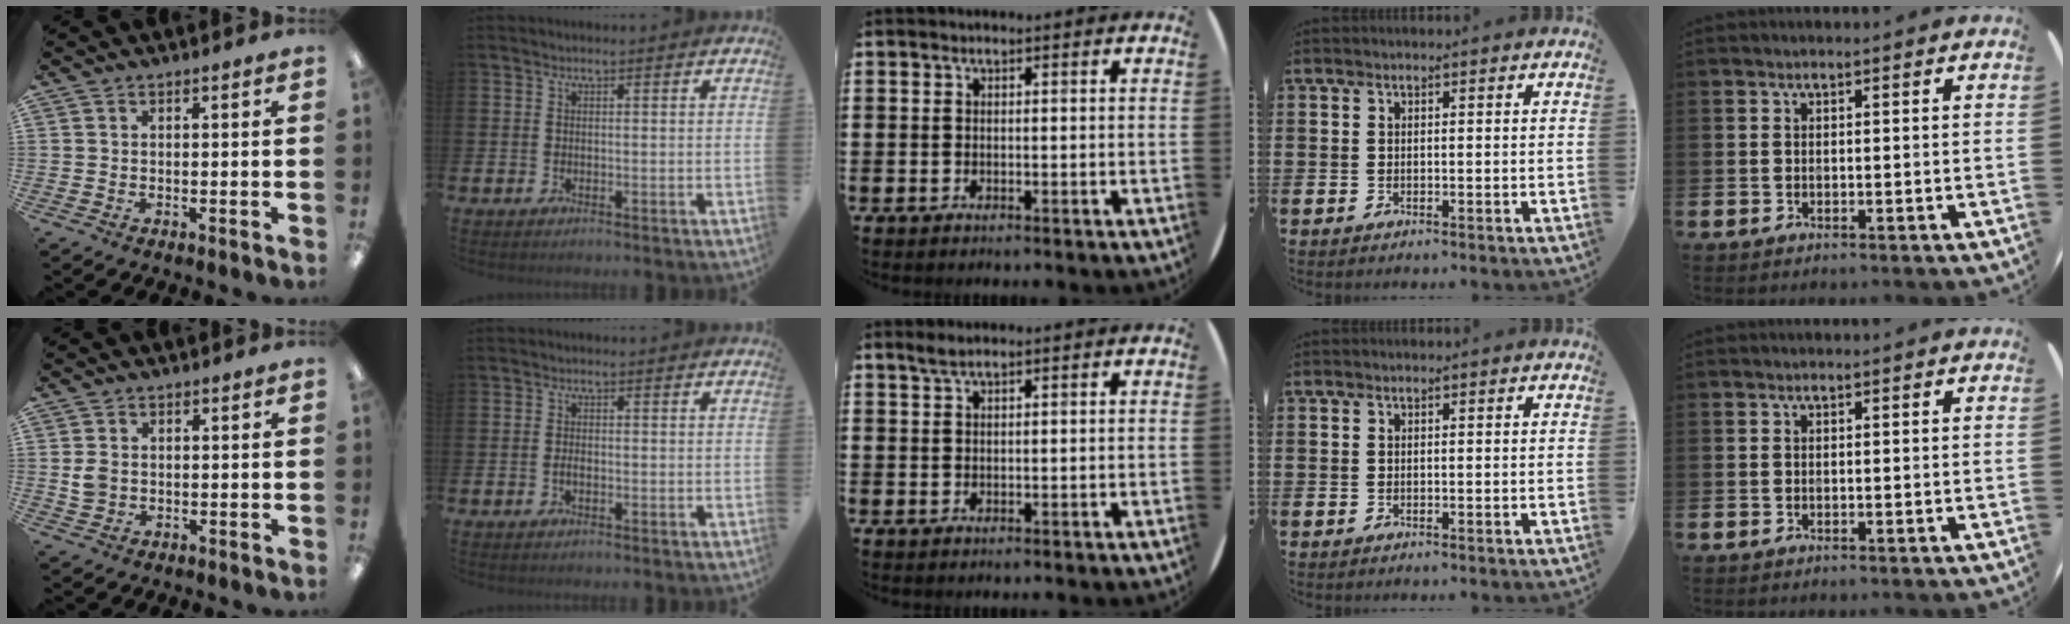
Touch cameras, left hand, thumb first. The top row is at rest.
{"thumb": {"total": 3.4, "force": [0.1, 2.9, 1.8], "torque": [-0.024, 0.003, 0.002]}, "index": {"total": 1.0, "force": [-0.4, 0.5, 0.8], "torque": [-0.013, 0.001, -0.008]}, "middle": {"total": 1.5, "force": [1.2, 0.1, 0.8], "torque": [-0.017, 0.002, 0.022]}}